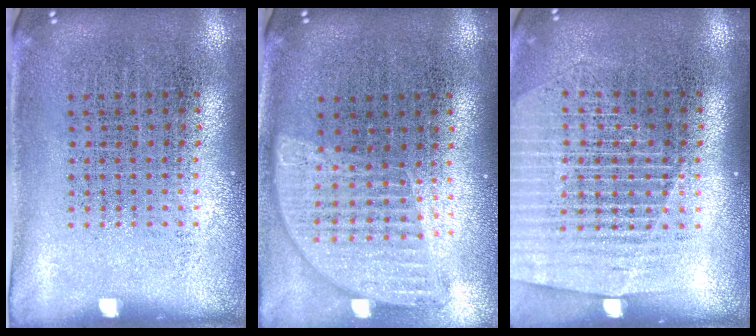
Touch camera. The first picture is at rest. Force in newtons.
{"total": 1.1, "press": 1.1, "slide": 0.3}
{"total": 1.4, "press": 1.3, "slide": 0.5}